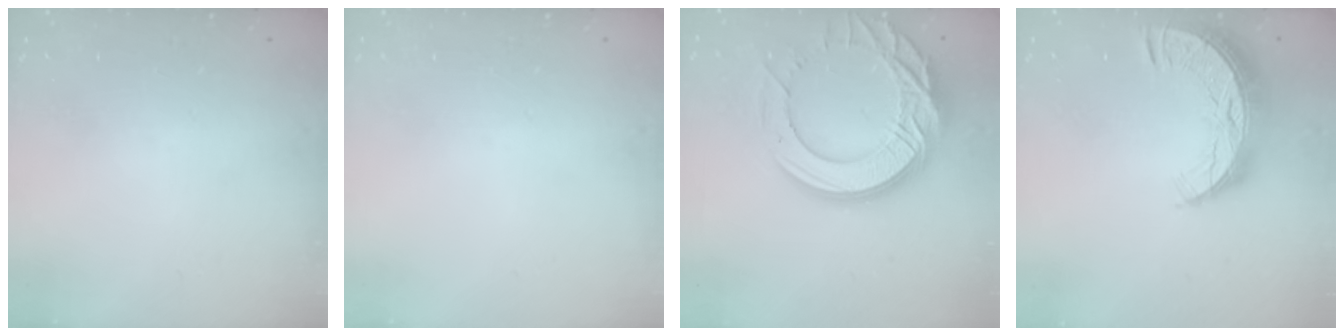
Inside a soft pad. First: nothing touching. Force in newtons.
{"total": 0.0}
{"total": 22.6, "press": 22.5, "slide": 2.2}
{"total": 12.4, "press": 12.4, "slide": 1.0}